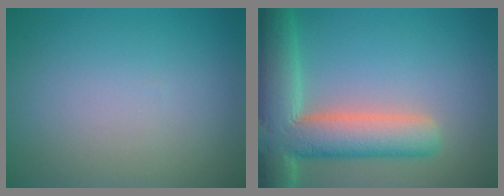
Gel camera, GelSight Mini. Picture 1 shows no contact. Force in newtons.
{"total": 9.7, "press": 9.6, "slide": 1.2}